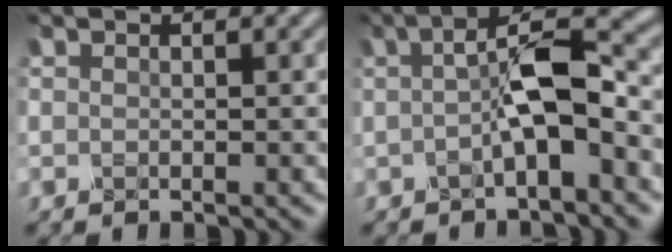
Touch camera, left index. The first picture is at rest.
{"total": 6.0, "force": [-0.7, 1.9, 5.6], "torque": [-0.095, 0.011, -0.018]}